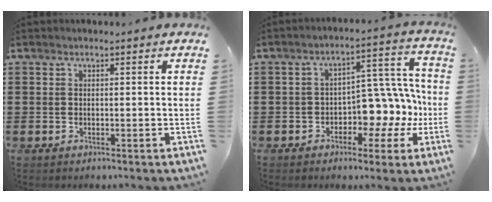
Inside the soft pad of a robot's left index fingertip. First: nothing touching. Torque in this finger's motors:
{"motor_torque": [1.62, 0.53, 0.39, 0.07]}